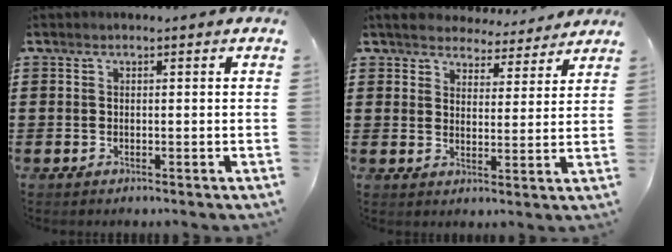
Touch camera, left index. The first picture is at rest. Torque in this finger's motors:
{"motor_torque": [2.14, 0.00, 0.57, 0.11]}